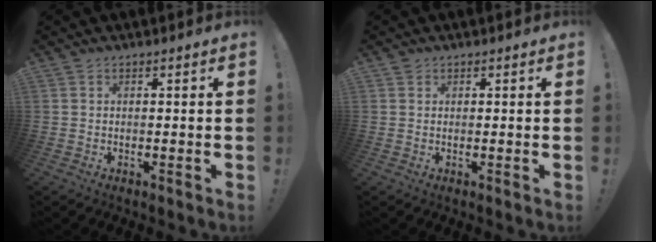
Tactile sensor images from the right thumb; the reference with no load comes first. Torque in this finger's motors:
{"motor_torque": [-0.06, 0.16, 0.02, 0.30, 0.00]}